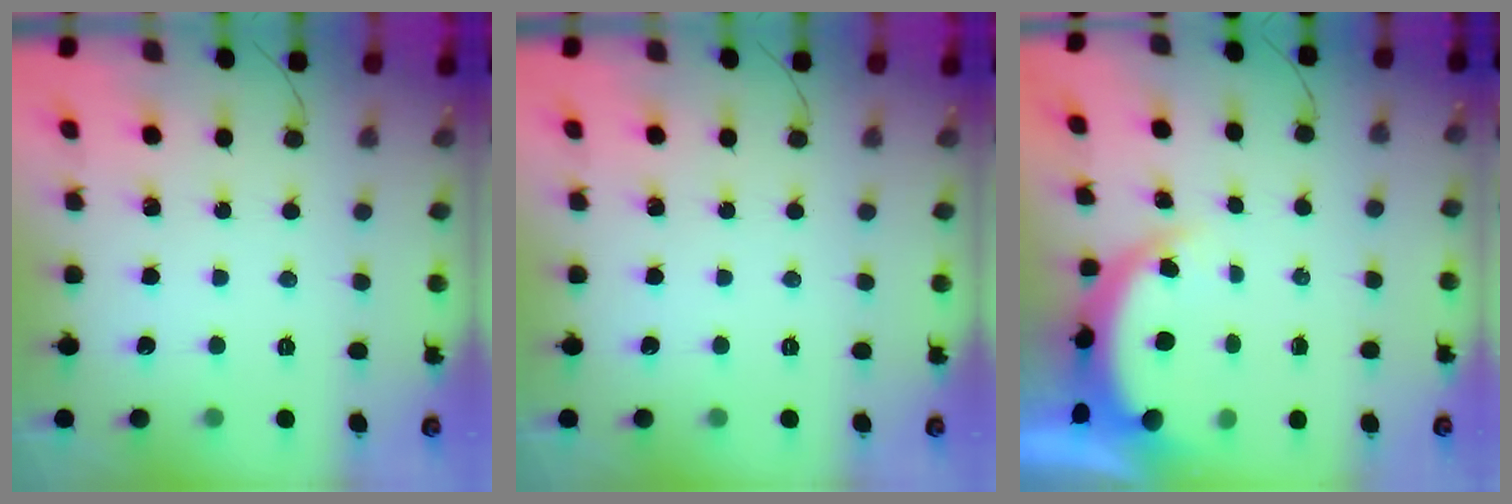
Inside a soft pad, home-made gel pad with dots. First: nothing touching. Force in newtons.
{"total": 0.0}
{"total": 4.7, "press": 4.6, "slide": 0.6}